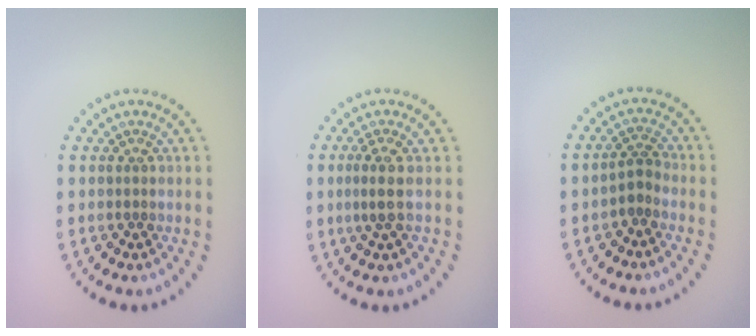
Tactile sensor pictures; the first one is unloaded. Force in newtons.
{"total": 2.0, "press": 1.5, "slide": 1.4}
{"total": 1.7, "press": 1.3, "slide": 1.0}